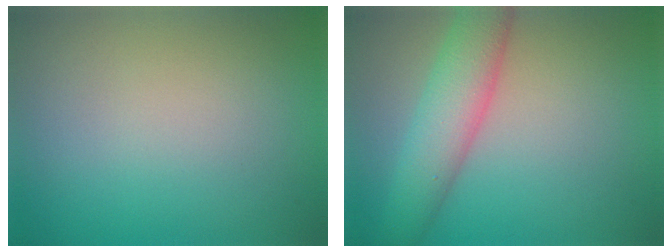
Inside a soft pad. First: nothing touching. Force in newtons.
{"total": 5.6, "press": 5.6, "slide": 0.2}